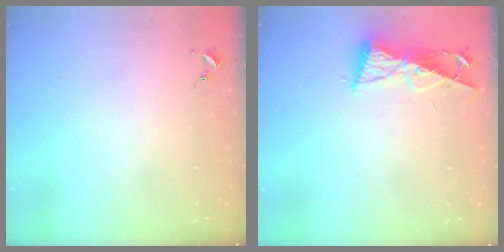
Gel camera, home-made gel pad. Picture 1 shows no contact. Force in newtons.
{"total": 8.3, "press": 8.3, "slide": 0.8}